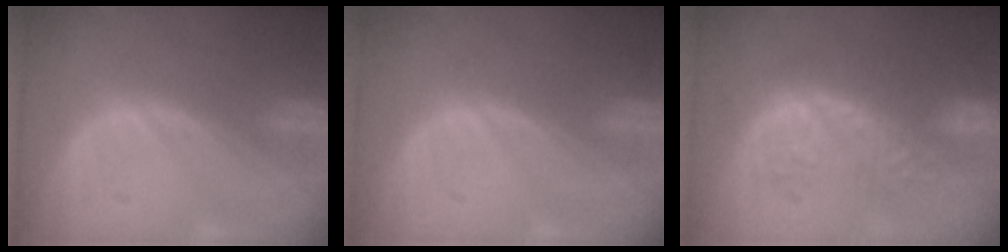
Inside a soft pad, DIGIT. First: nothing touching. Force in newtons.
{"total": 0.0}
{"total": 8.8, "press": 8.6, "slide": 2.0}